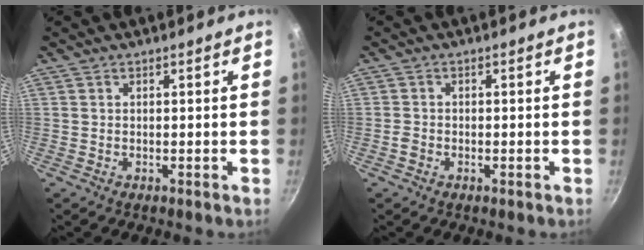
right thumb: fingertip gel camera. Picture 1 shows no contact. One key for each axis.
{"total": 1.3, "fx": -0.8, "fy": 0.8, "fz": 0.5, "tx": -0.016, "ty": 0.006, "tz": -0.017}